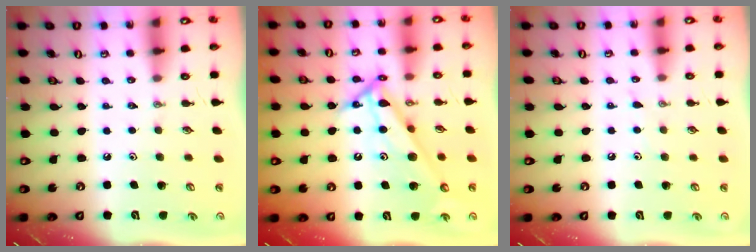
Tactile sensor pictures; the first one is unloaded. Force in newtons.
{"total": 10.7, "press": 10.7, "slide": 0.5}
{"total": 4.0, "press": 4.0, "slide": 0.5}